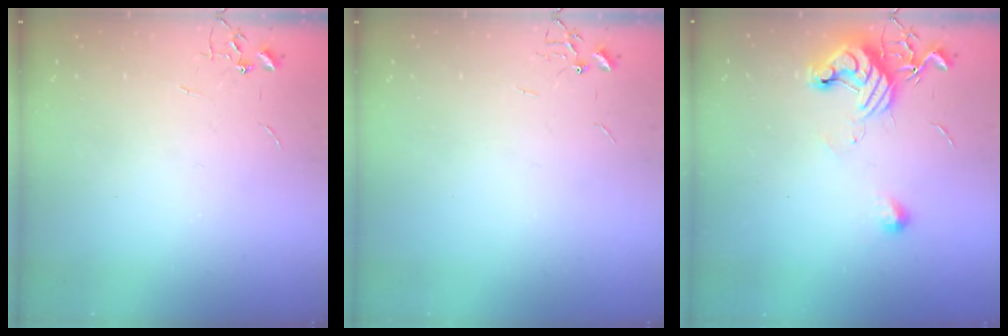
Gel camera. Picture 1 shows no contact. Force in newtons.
{"total": 0.0}
{"total": 11.6, "press": 11.6, "slide": 0.5}